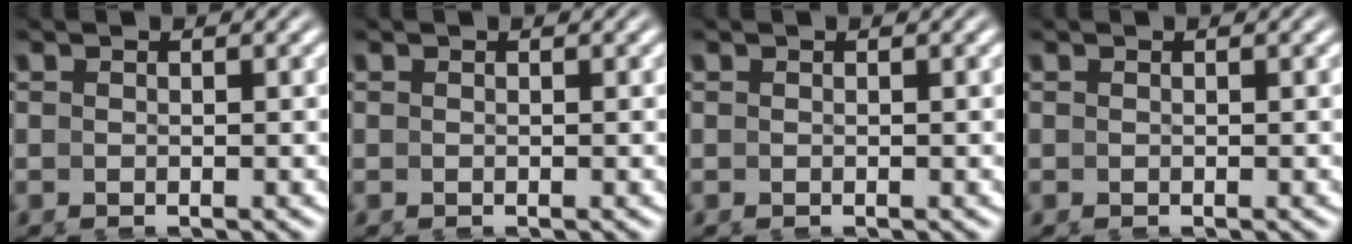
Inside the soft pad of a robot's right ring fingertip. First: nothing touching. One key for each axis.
{"total": 0.0}
{"total": 0.0}
{"total": 0.0}